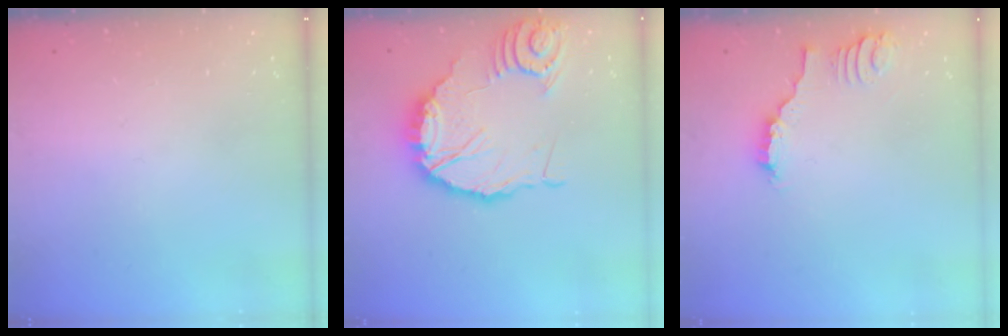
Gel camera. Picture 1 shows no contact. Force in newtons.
{"total": 15.2, "press": 15.1, "slide": 1.9}
{"total": 3.5, "press": 3.5, "slide": 0.2}